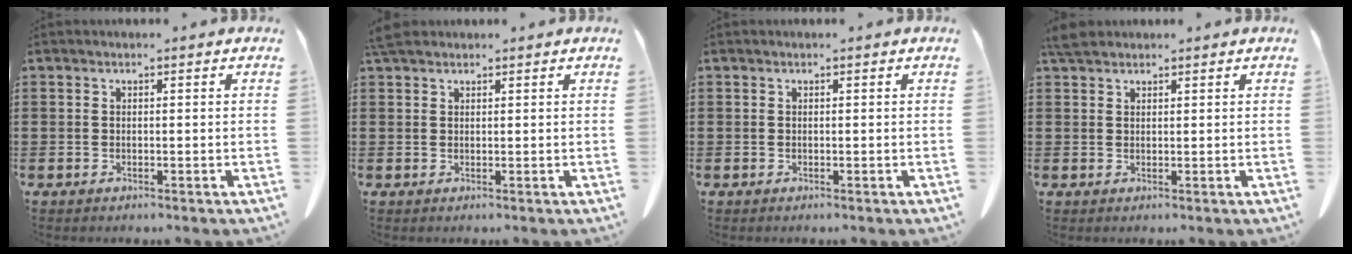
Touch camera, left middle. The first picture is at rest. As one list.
[{"total": 2.3, "force": [2.0, 0.8, 1.0], "torque": [-0.026, 0.004, 0.040]}, {"total": 0.0}, {"total": 2.4, "force": [2.1, 0.9, 0.9], "torque": [-0.025, 0.004, 0.042]}]